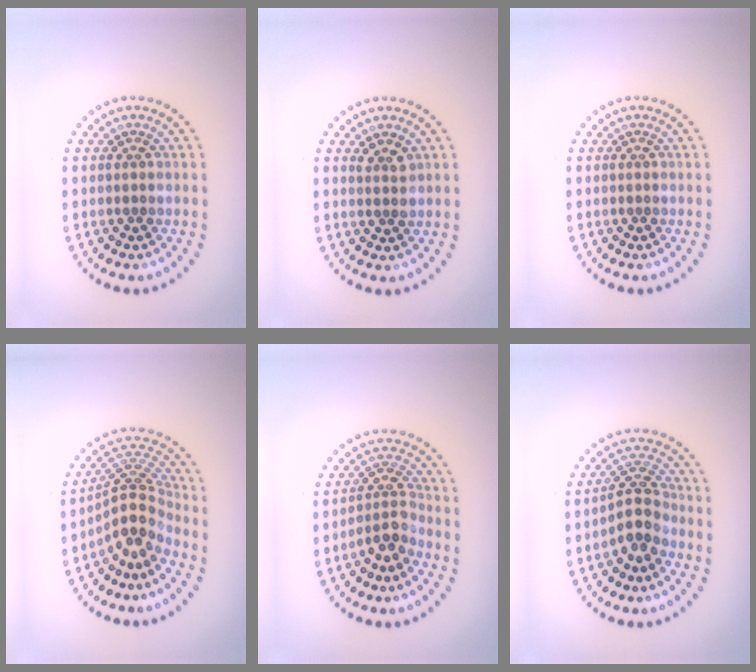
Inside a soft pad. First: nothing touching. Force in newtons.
{"total": 1.2, "press": 1.1, "slide": 0.6}
{"total": 0.0}
{"total": 4.5, "press": 3.1, "slide": 3.2}
{"total": 2.8, "press": 2.1, "slide": 1.8}
{"total": 3.4, "press": 3.0, "slide": 1.7}